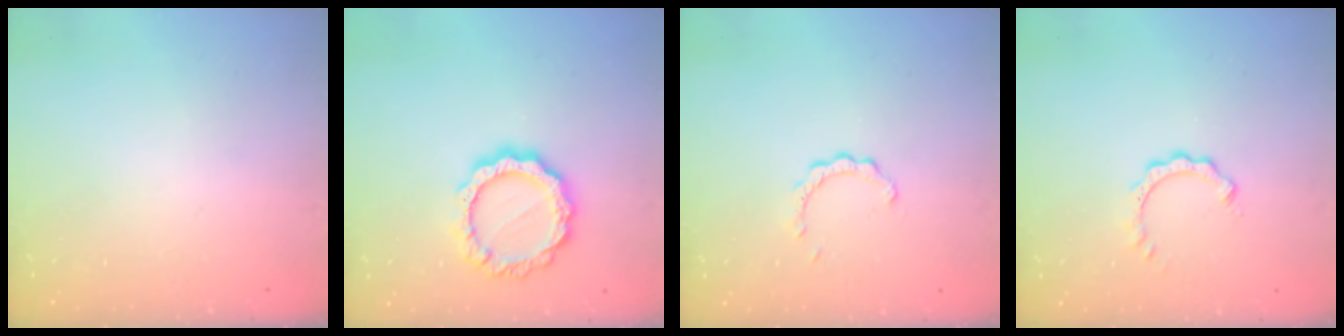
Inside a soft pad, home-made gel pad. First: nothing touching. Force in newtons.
{"total": 12.3, "press": 12.3, "slide": 0.9}
{"total": 2.2, "press": 2.2, "slide": 0.1}
{"total": 3.9, "press": 3.9, "slide": 0.1}